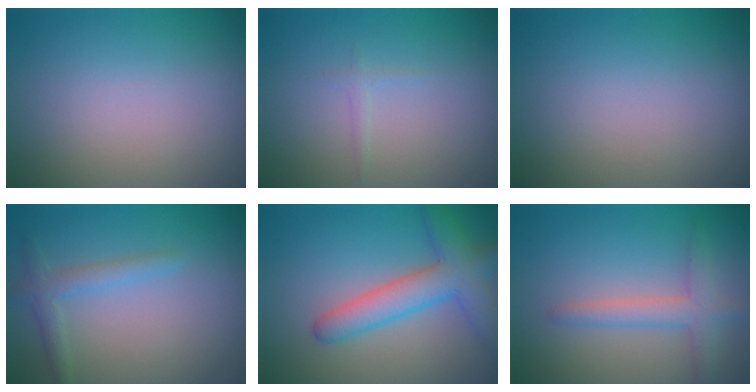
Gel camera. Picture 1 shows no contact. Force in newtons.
{"total": 0.6, "press": 0.6, "slide": 0.0}
{"total": 0.0}
{"total": 2.0, "press": 2.0, "slide": 0.1}
{"total": 5.3, "press": 5.3, "slide": 0.3}
{"total": 2.6, "press": 2.6, "slide": 0.2}